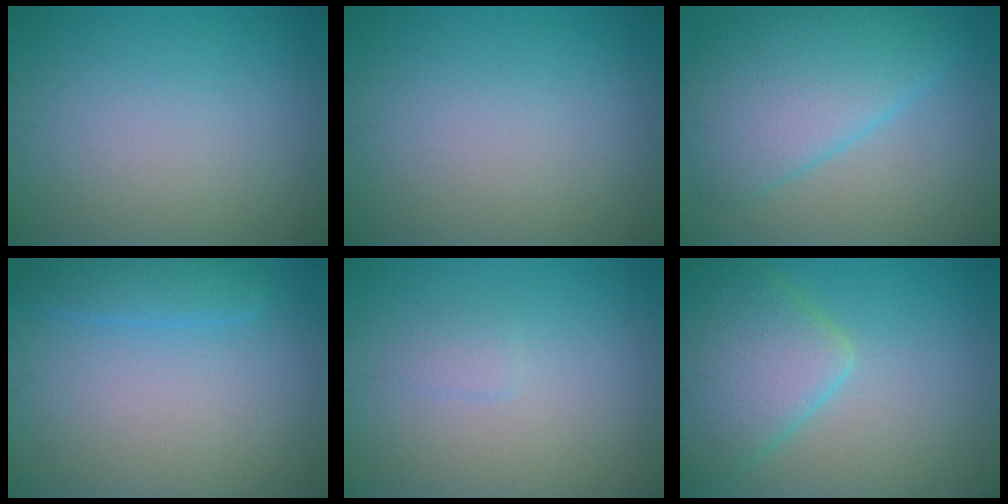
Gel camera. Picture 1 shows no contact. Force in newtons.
{"total": 0.0}
{"total": 7.4, "press": 7.4, "slide": 0.4}
{"total": 2.1, "press": 2.1, "slide": 0.1}
{"total": 0.9, "press": 0.9, "slide": 0.1}
{"total": 6.9, "press": 6.9, "slide": 0.5}